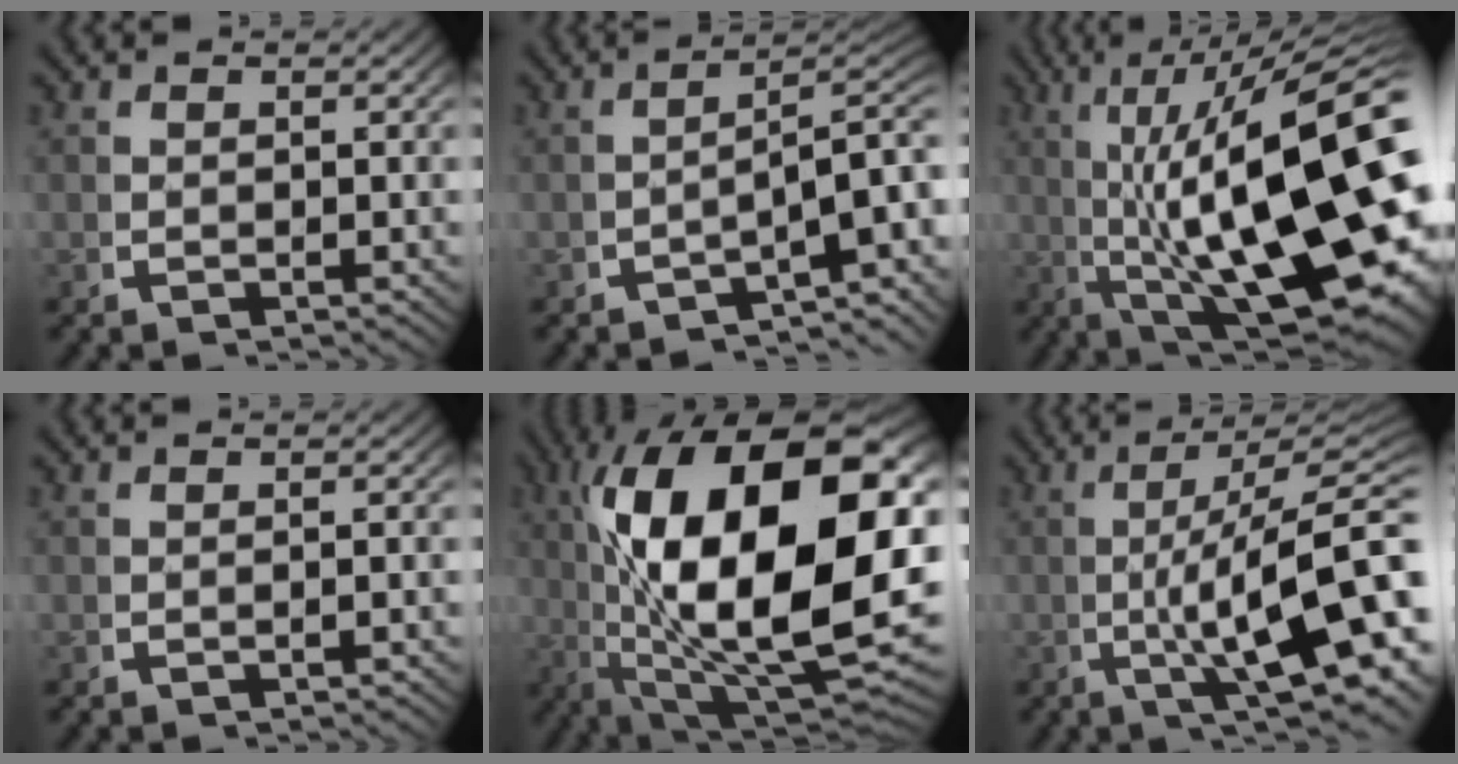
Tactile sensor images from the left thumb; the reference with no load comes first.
{"total": 9.3, "force": [-2.6, 4.6, 7.6], "torque": [-0.108, -0.022, -0.031]}
{"total": 21.3, "force": [-1.5, 11.1, 18.1], "torque": [-0.307, -0.082, 0.020]}
{"total": 0.6, "force": [-0.4, 0.1, 0.5], "torque": [-0.010, 0.006, -0.009]}
{"total": 27.1, "force": [0.4, 14.9, 22.6], "torque": [-0.395, -0.082, 0.051]}
{"total": 13.6, "force": [-1.2, 6.1, 12.1], "torque": [-0.193, -0.029, -0.006]}